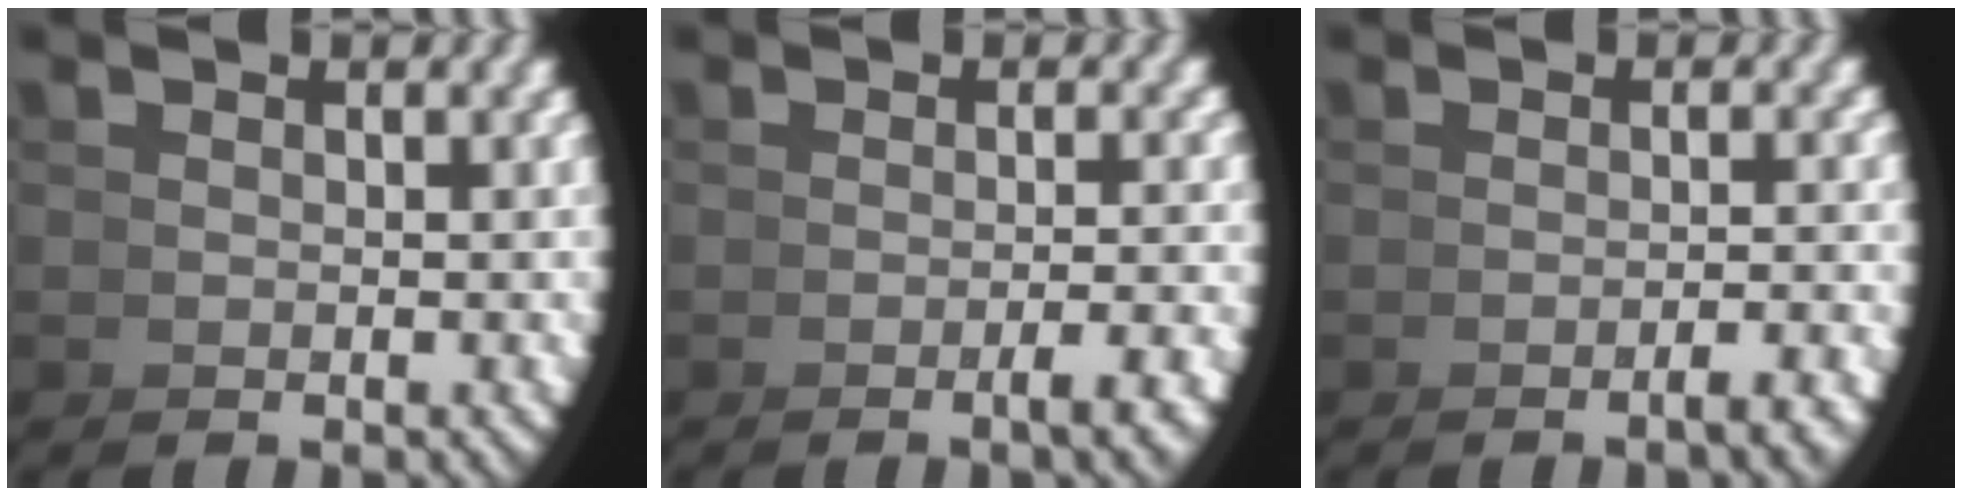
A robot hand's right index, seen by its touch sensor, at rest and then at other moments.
{"total": 2.9, "force": [-1.5, 0.6, 2.5], "torque": [-0.017, 0.015, -0.031]}
{"total": 2.4, "force": [-1.3, 0.5, 1.9], "torque": [-0.012, 0.014, -0.029]}